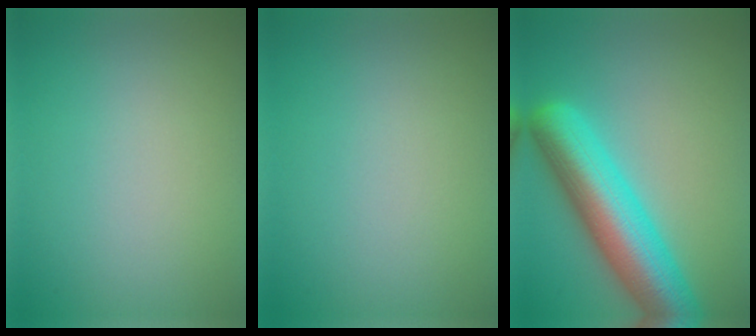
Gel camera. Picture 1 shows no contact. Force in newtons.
{"total": 0.0}
{"total": 9.2, "press": 9.2, "slide": 0.3}